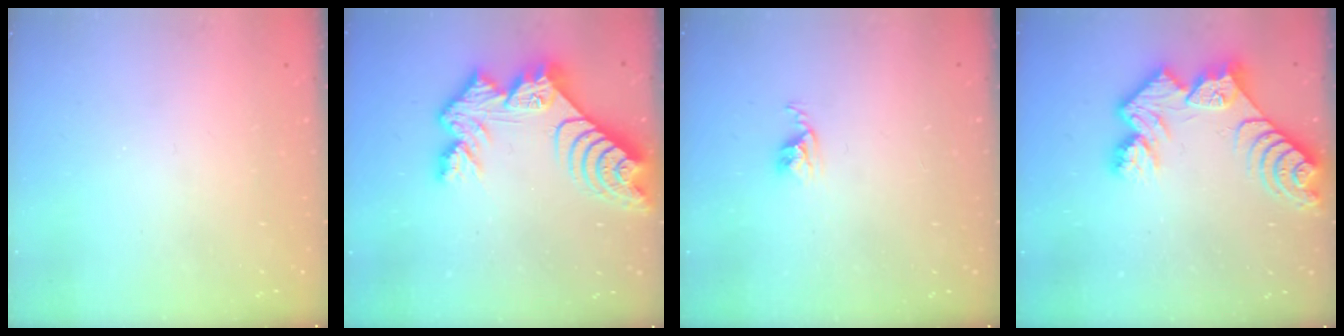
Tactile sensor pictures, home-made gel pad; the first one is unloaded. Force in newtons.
{"total": 13.8, "press": 13.8, "slide": 1.3}
{"total": 2.8, "press": 2.7, "slide": 0.4}
{"total": 11.0, "press": 10.9, "slide": 1.1}